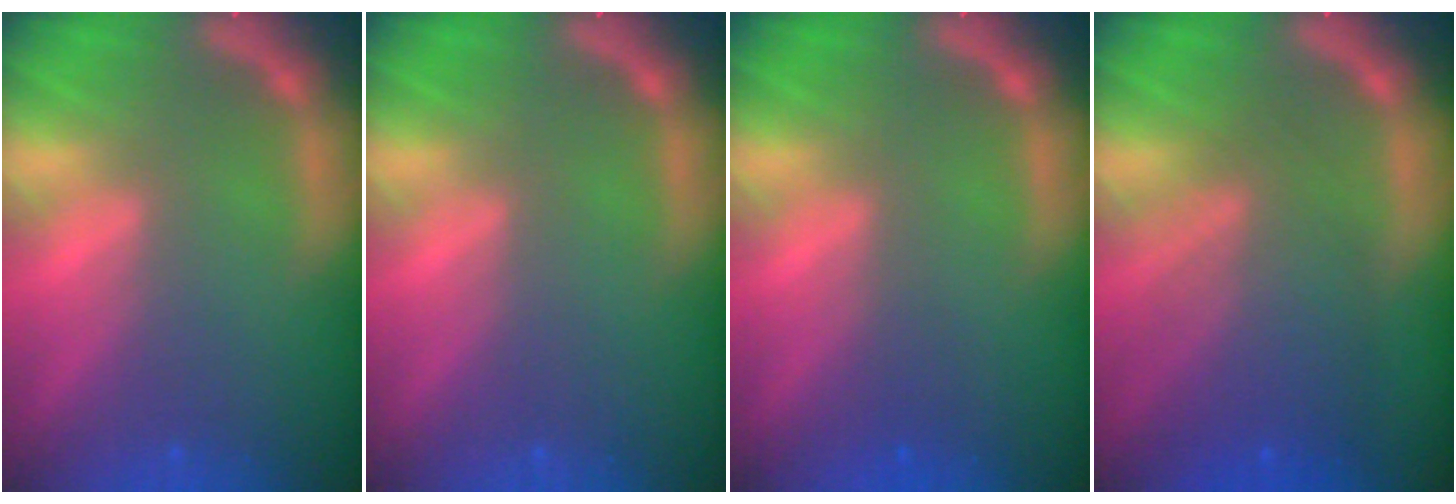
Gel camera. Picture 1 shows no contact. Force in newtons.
{"total": 0.0}
{"total": 0.9}
{"total": 7.1}